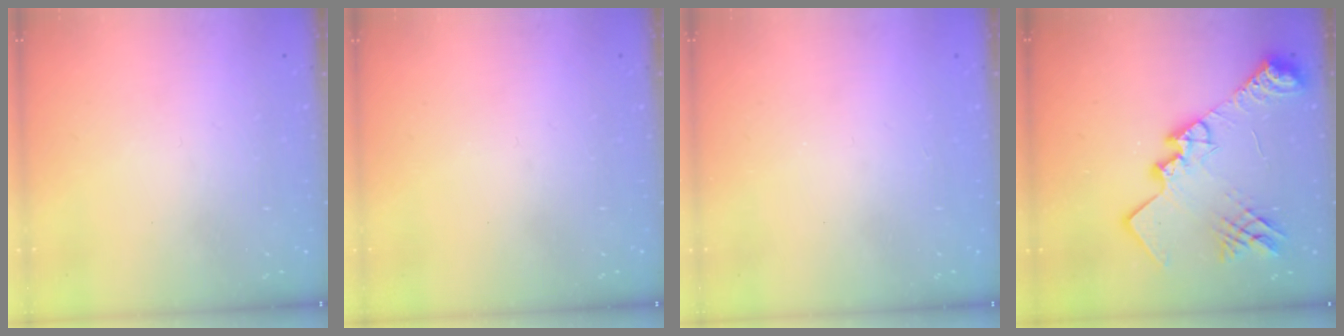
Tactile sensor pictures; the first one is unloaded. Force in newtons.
{"total": 0.0}
{"total": 0.9, "press": 0.9, "slide": 0.2}
{"total": 23.6, "press": 23.5, "slide": 1.9}